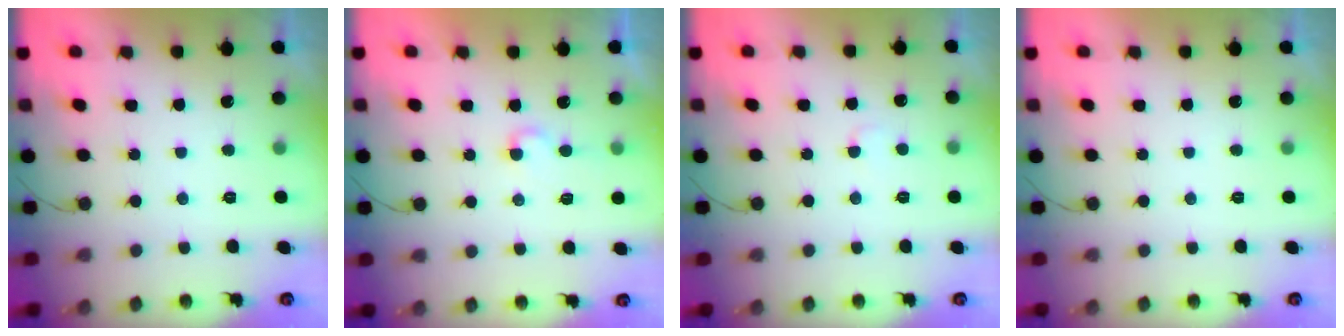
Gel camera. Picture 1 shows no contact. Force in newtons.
{"total": 3.8, "press": 3.7, "slide": 0.3}
{"total": 2.9, "press": 2.9, "slide": 0.2}
{"total": 0.0}